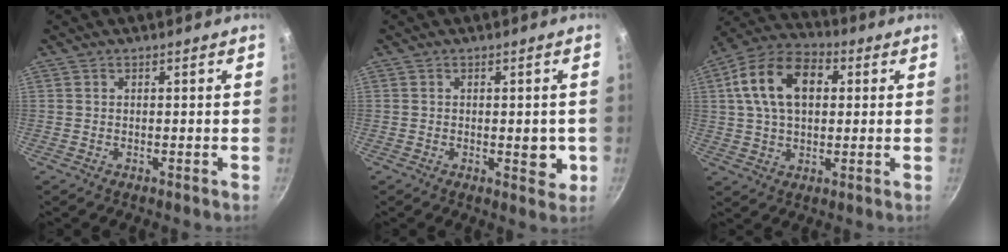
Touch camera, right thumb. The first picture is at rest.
{"total": 4.6, "force": [-0.6, 2.2, 4.0], "torque": [-0.038, -0.005, -0.006]}
{"total": 15.2, "force": [3.4, 9.8, 11.1], "torque": [-0.178, 0.020, 0.044]}